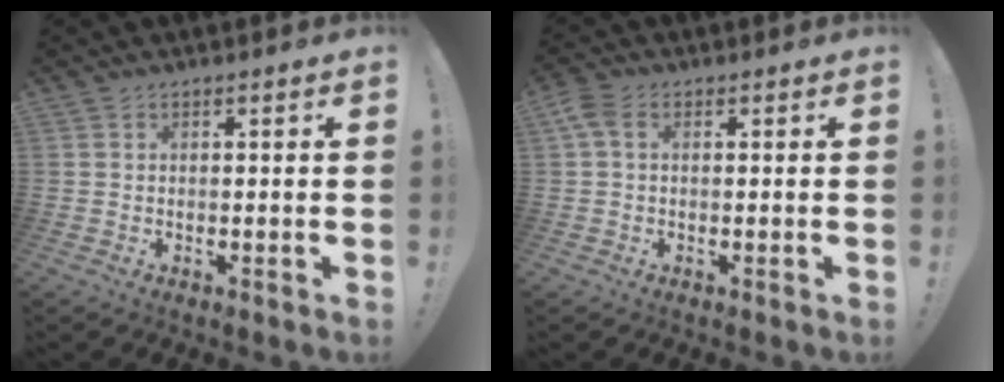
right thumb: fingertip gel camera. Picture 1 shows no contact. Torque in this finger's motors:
{"motor_torque": [0.61, 0.46, 0.53, -0.08, 0.00]}